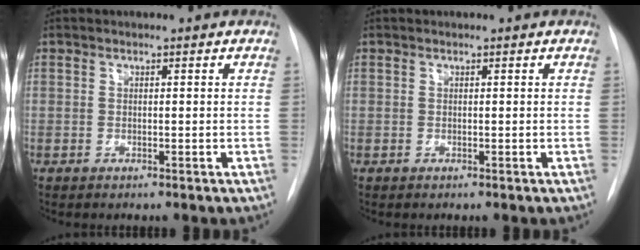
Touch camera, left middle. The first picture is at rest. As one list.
[{"total": 0.0}]